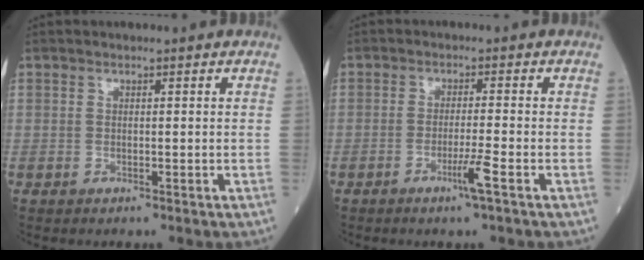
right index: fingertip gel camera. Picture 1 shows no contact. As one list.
[{"total": 3.4, "force": [-1.8, -0.7, 2.8], "torque": [-0.055, -0.008, -0.036]}]